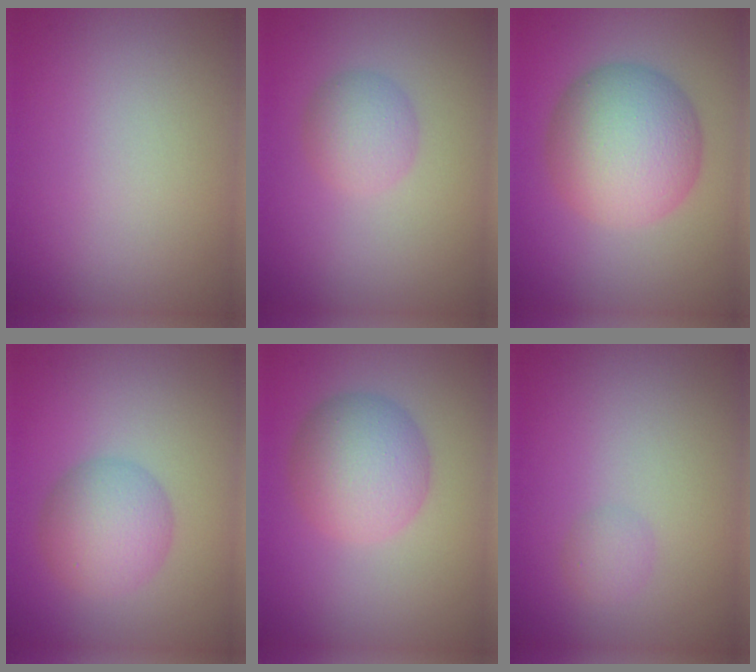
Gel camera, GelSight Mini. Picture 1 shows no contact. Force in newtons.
{"total": 2.7, "press": 2.7, "slide": 0.1}
{"total": 8.5, "press": 8.5, "slide": 0.2}
{"total": 3.5, "press": 3.5, "slide": 0.1}
{"total": 5.6, "press": 5.6, "slide": 0.1}
{"total": 1.2, "press": 1.2, "slide": 0.0}